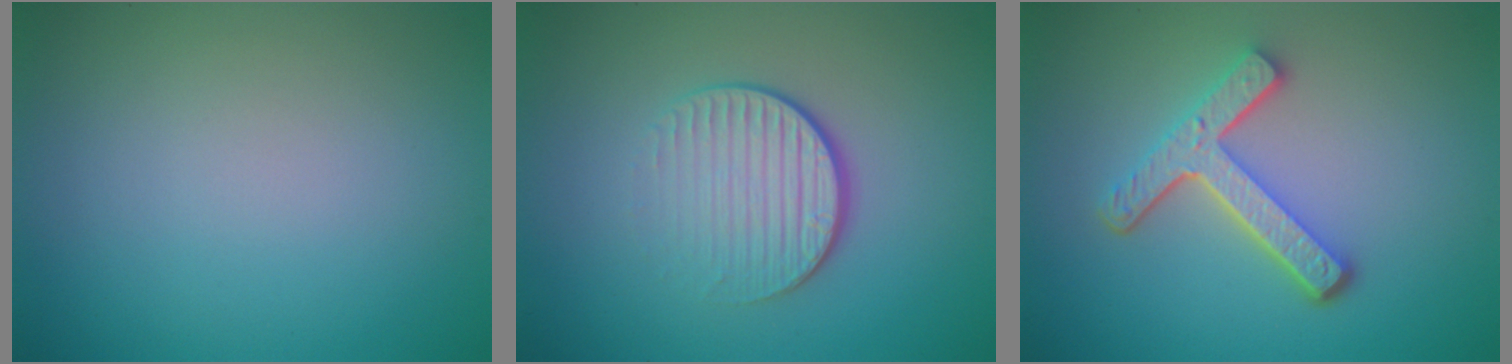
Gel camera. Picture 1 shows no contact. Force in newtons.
{"total": 4.1, "press": 2.6, "slide": 3.2}
{"total": 4.5, "press": 3.4, "slide": 3.0}